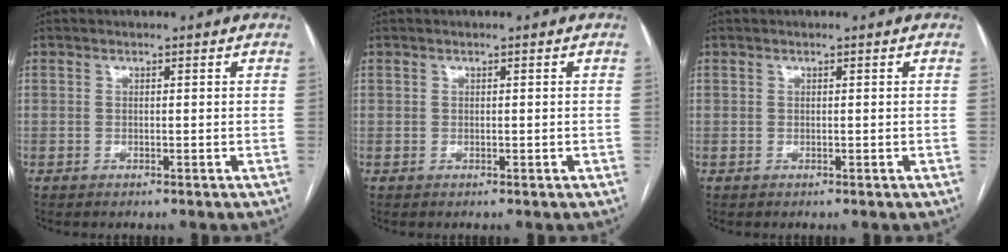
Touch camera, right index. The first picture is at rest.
{"total": 0.0}
{"total": 0.0}